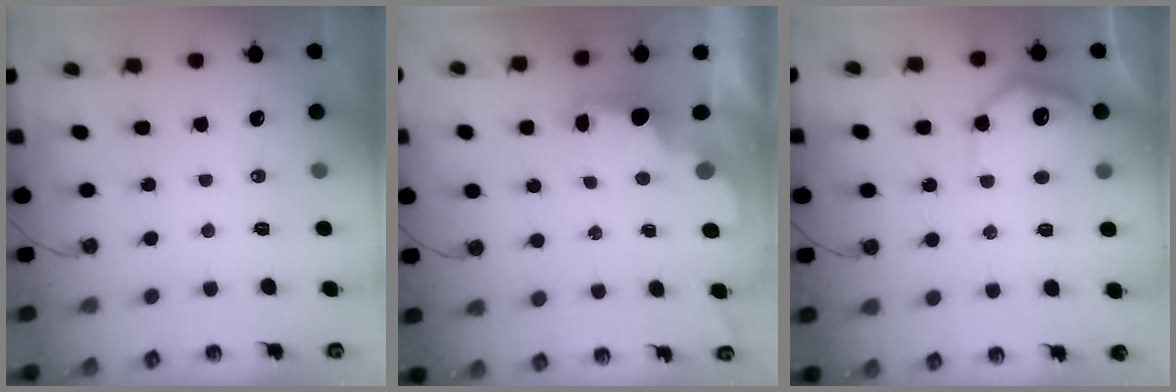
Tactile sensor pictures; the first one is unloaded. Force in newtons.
{"total": 2.5, "press": 2.3, "slide": 0.8}
{"total": 12.7, "press": 12.7, "slide": 0.5}